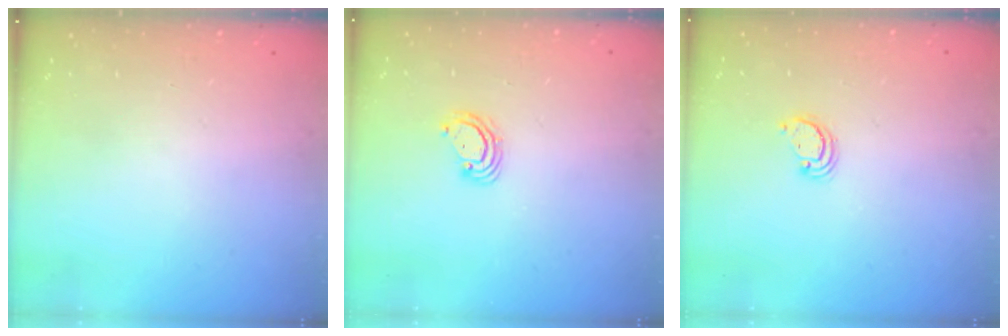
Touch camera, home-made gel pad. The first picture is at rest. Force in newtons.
{"total": 4.4, "press": 4.4, "slide": 0.5}
{"total": 2.6, "press": 2.6, "slide": 0.2}